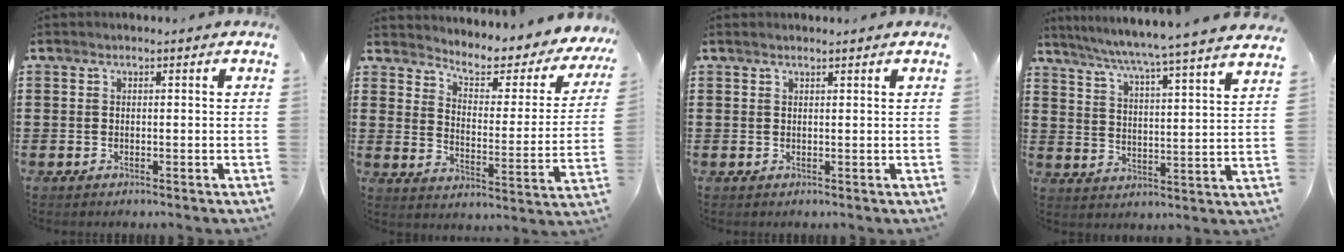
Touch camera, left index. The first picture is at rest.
{"total": 5.0, "force": [4.1, 1.5, 2.4], "torque": [-0.056, -0.035, 0.059]}
{"total": 0.7, "force": [0.6, 0.0, 0.4], "torque": [-0.008, -0.001, 0.011]}
{"total": 5.3, "force": [4.6, -1.6, 2.1], "torque": [-0.062, -0.048, 0.068]}